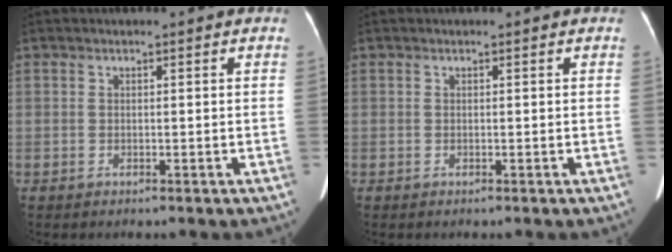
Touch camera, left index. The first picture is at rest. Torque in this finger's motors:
{"motor_torque": [-0.03, 0.04, 0.00, 0.01]}